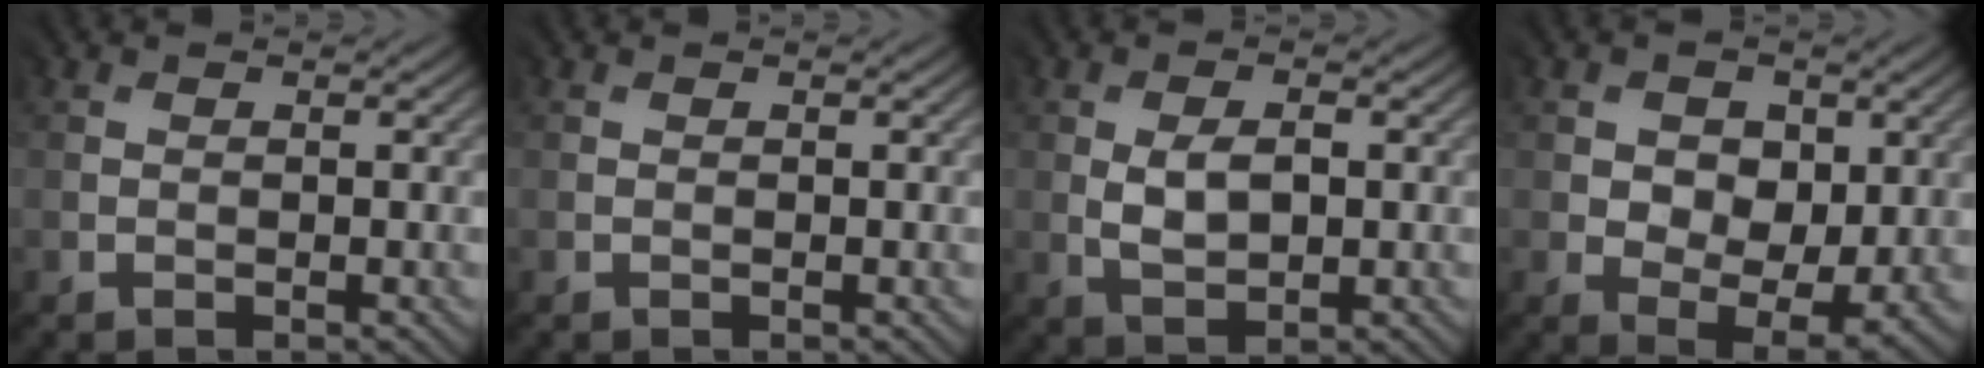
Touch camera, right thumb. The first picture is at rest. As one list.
[{"total": 0.0}, {"total": 2.9, "force": [0.4, 1.8, 2.2], "torque": [-0.045, -0.002, 0.012]}, {"total": 6.6, "force": [1.3, 5.0, 4.0], "torque": [-0.070, -0.011, 0.027]}]